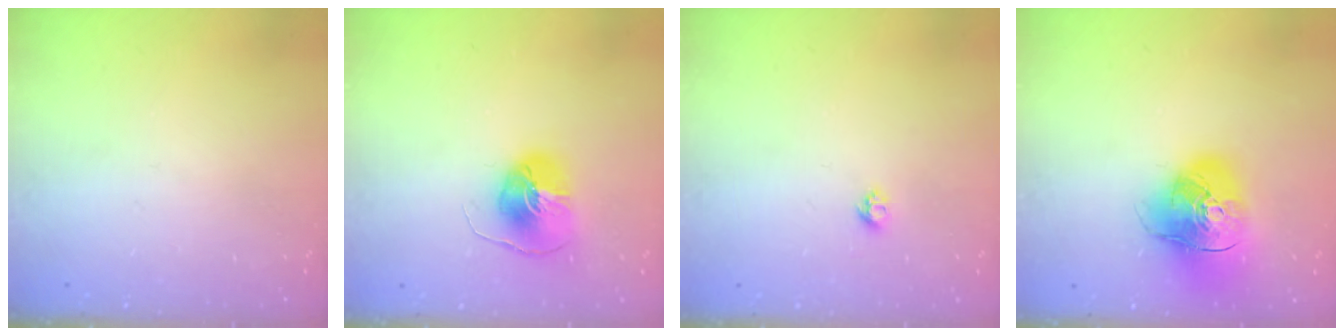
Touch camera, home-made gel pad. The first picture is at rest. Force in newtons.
{"total": 8.6, "press": 8.6, "slide": 0.5}
{"total": 4.3, "press": 4.3, "slide": 0.5}
{"total": 14.8, "press": 14.6, "slide": 2.1}